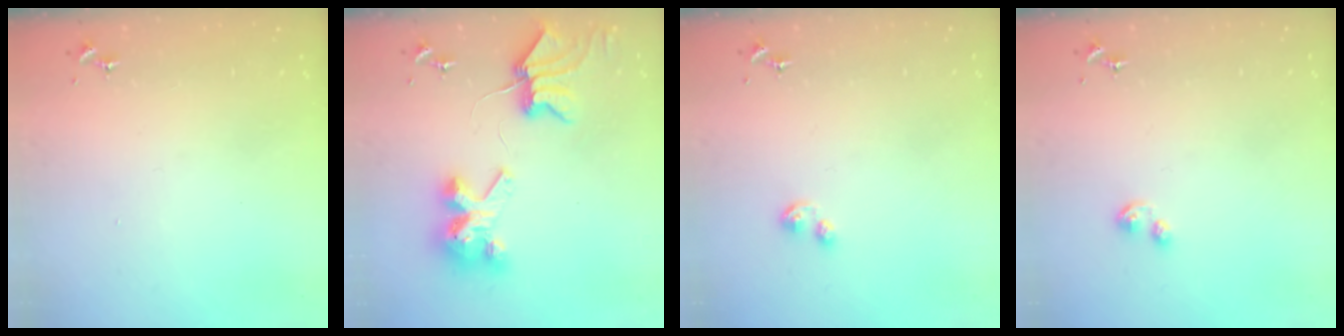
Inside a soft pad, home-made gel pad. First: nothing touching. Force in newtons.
{"total": 9.8, "press": 9.7, "slide": 1.3}
{"total": 2.9, "press": 2.9, "slide": 0.4}
{"total": 2.9, "press": 2.9, "slide": 0.4}